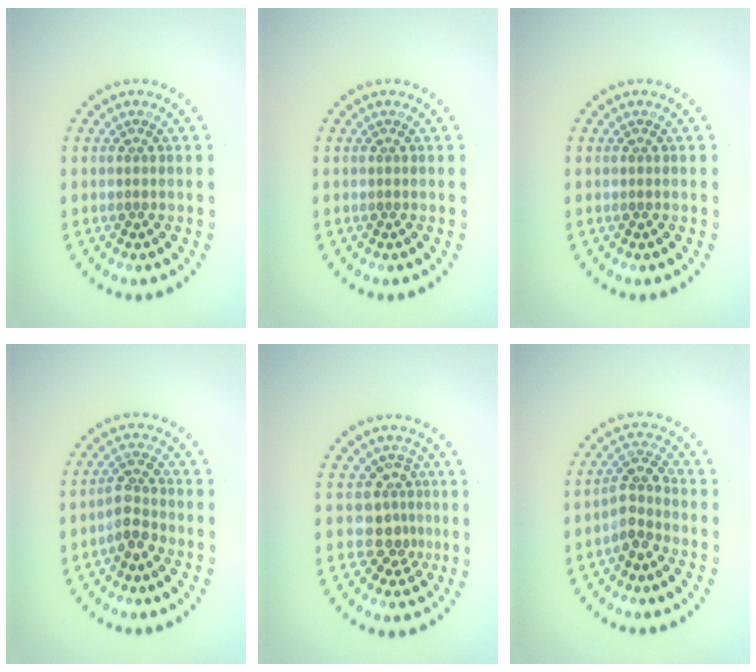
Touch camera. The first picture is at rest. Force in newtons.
{"total": 0.0}
{"total": 0.0}
{"total": 2.3, "press": 2.1, "slide": 1.0}
{"total": 2.8, "press": 2.1, "slide": 1.9}
{"total": 2.5, "press": 1.9, "slide": 1.7}